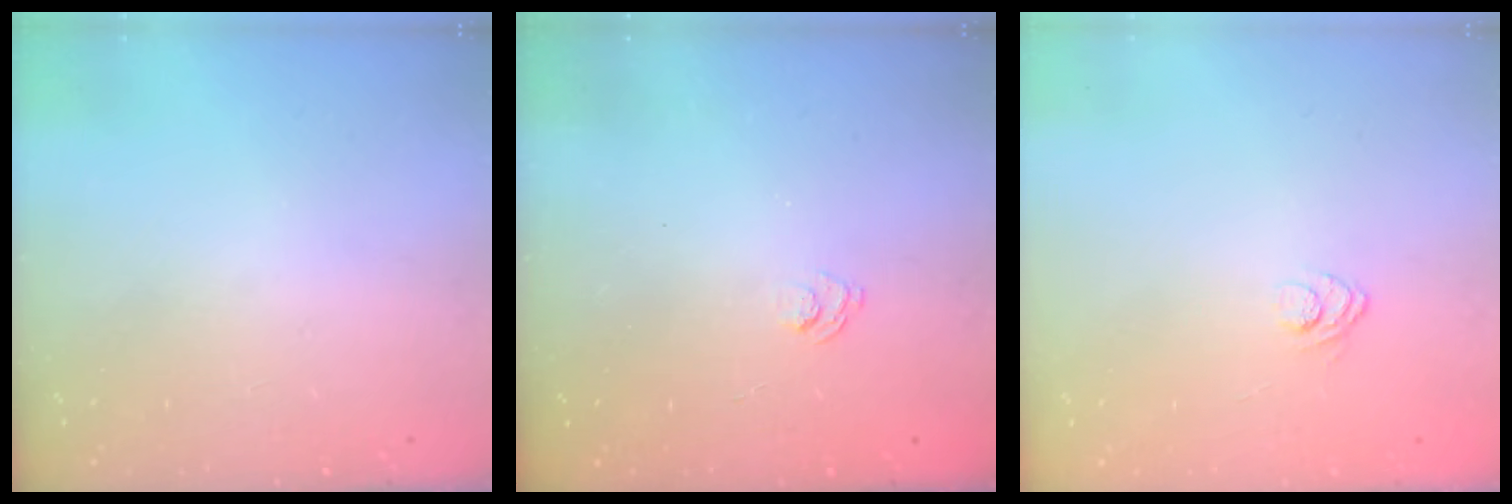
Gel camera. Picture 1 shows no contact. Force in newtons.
{"total": 2.4, "press": 2.0, "slide": 1.2}
{"total": 3.3, "press": 3.1, "slide": 1.0}